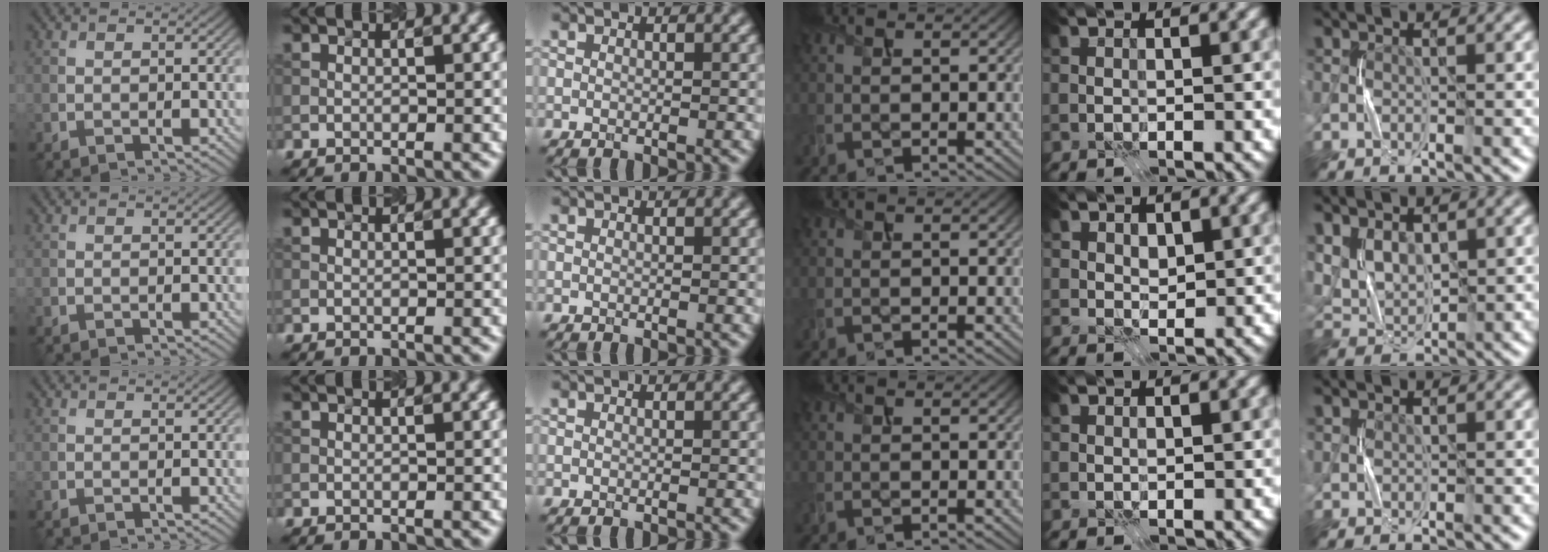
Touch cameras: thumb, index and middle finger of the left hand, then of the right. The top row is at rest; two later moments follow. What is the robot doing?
{"motion": "press", "object": "gel pad"}